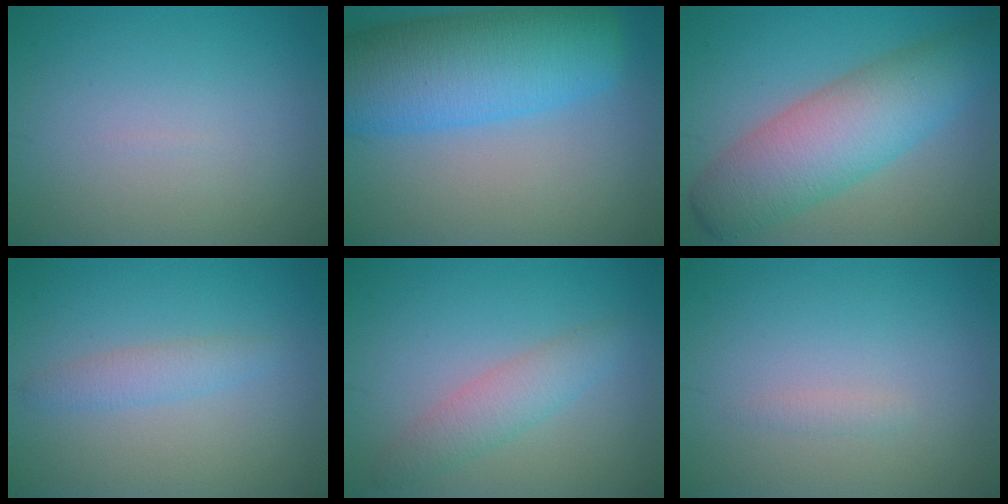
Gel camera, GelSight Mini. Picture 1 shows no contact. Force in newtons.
{"total": 11.4, "press": 11.4, "slide": 0.6}
{"total": 8.2, "press": 8.2, "slide": 0.1}
{"total": 1.8, "press": 1.8, "slide": 0.1}
{"total": 2.8, "press": 2.8, "slide": 0.0}
{"total": 0.7, "press": 0.7, "slide": 0.0}